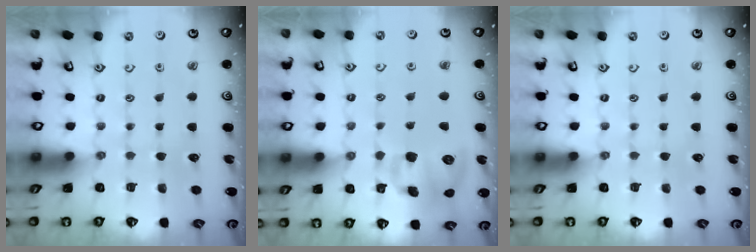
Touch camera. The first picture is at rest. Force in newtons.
{"total": 12.3, "press": 12.1, "slide": 2.0}
{"total": 0.0}